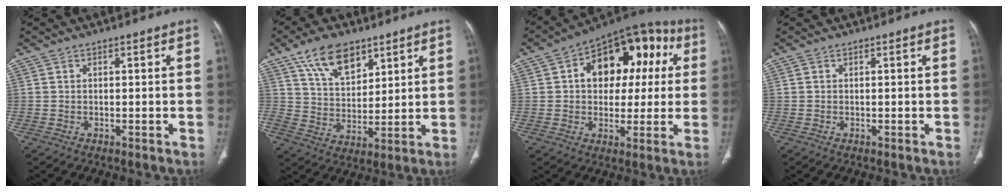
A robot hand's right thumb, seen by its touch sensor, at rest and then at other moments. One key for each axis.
{"total": 11.7, "fx": 7.1, "fy": 6.2, "fz": 6.8, "tx": -0.095, "ty": -0.033, "tz": 0.133}
{"total": 19.0, "fx": 4.0, "fy": 12.2, "fz": 14.0, "tx": -0.136, "ty": 0.035, "tz": 0.052}
{"total": 0.0}